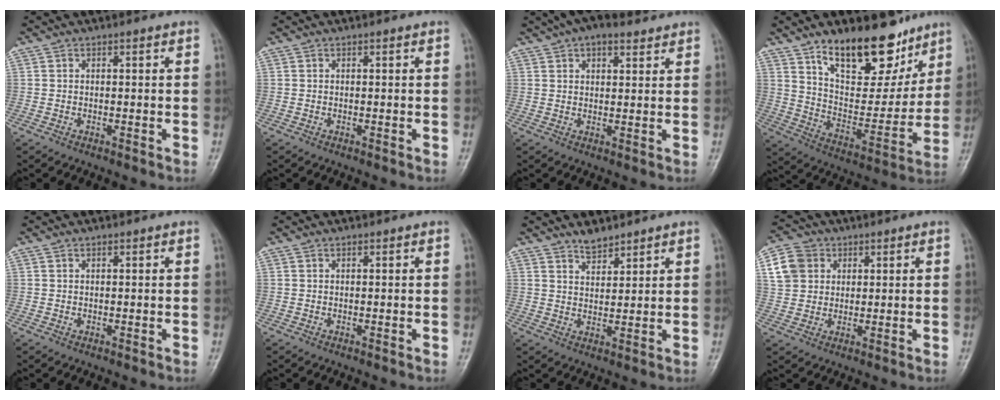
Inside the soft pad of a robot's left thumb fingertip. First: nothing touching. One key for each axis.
{"total": 0.0}
{"total": 7.7, "fx": 5.2, "fy": 3.6, "fz": 4.3, "tx": -0.055, "ty": 0.003, "tz": 0.085}
{"total": 19.5, "fx": 12.9, "fy": 9.3, "fz": 11.3, "tx": -0.112, "ty": -0.081, "tz": 0.216}
{"total": 0.5, "fx": 0.3, "fy": 0.2, "fz": 0.4, "tx": -0.002, "ty": 0.000, "tz": 0.004}
{"total": 0.0}
{"total": 3.6, "fx": 3.2, "fy": 1.3, "fz": 1.1, "tx": -0.004, "ty": -0.025, "tz": 0.057}
{"total": 7.6, "fx": 2.5, "fy": 6.5, "fz": 3.0, "tx": -0.038, "ty": 0.002, "tz": 0.047}